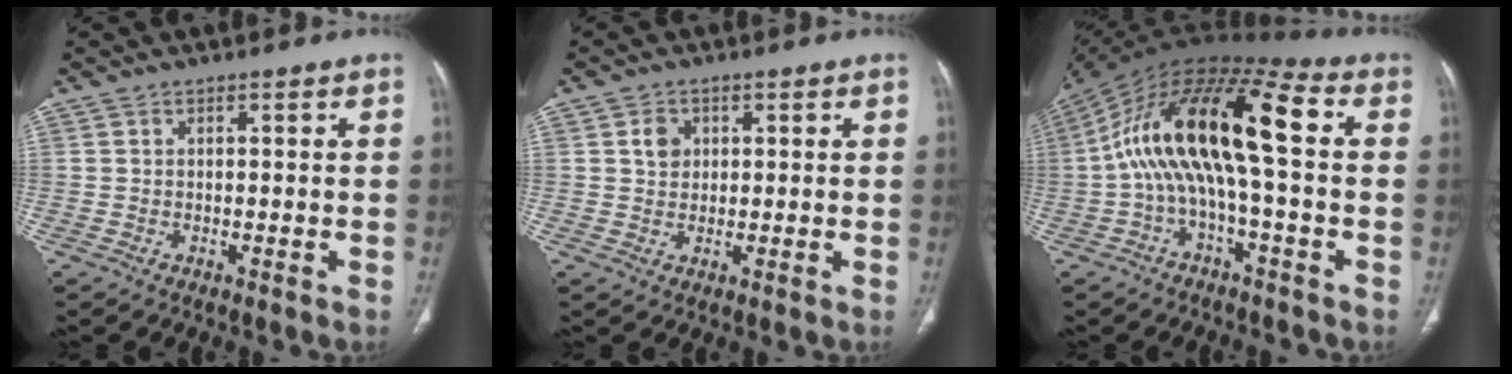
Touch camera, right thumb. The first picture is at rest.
{"total": 3.3, "force": [1.0, 2.7, 1.5], "torque": [-0.013, -0.002, 0.017]}
{"total": 18.5, "force": [0.0, 6.3, 17.3], "torque": [-0.315, 0.057, -0.013]}